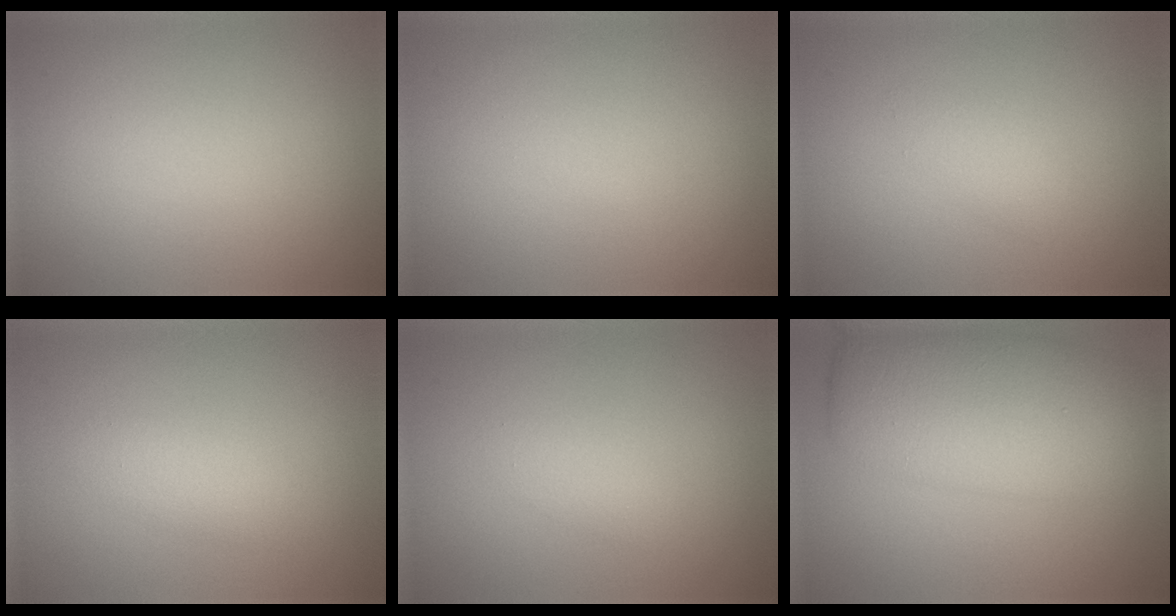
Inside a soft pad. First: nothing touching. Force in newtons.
{"total": 0.0}
{"total": 1.1, "press": 1.1, "slide": 0.0}
{"total": 1.9, "press": 1.9, "slide": 0.1}
{"total": 1.0, "press": 1.0, "slide": 0.0}
{"total": 8.2, "press": 8.2, "slide": 0.1}